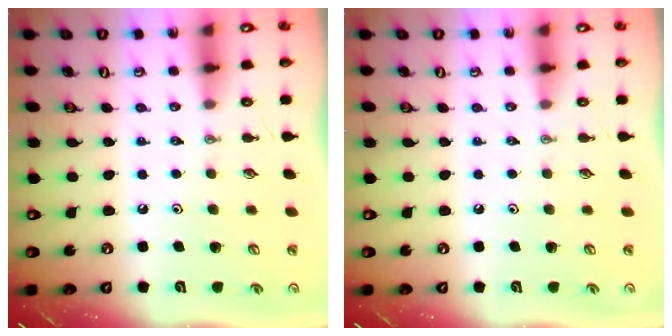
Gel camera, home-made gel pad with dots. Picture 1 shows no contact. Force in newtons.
{"total": 0.0}